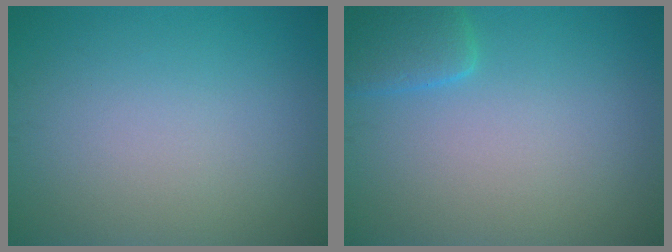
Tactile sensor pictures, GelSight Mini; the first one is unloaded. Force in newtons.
{"total": 2.6, "press": 2.6, "slide": 0.3}